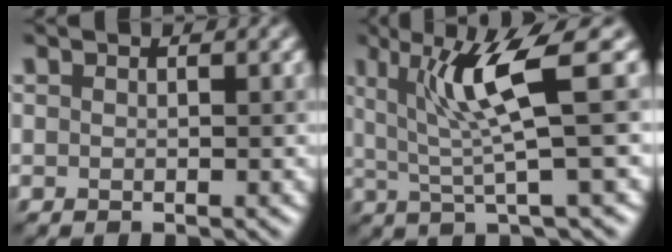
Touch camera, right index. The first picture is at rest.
{"total": 5.9, "force": [1.9, 0.6, 5.6], "torque": [-0.111, 0.001, 0.037]}